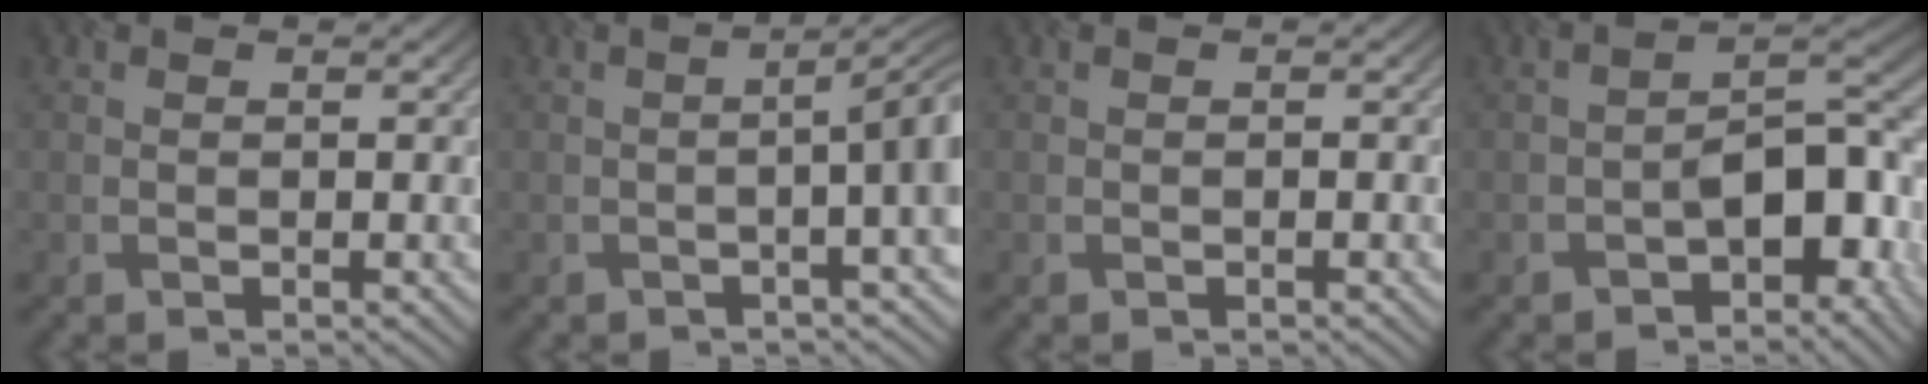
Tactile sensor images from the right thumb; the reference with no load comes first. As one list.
[{"total": 7.0, "force": [-0.6, 1.7, 6.8], "torque": [-0.082, 0.005, -0.017]}, {"total": 0.0}, {"total": 8.3, "force": [-3.5, 3.9, 6.4], "torque": [-0.079, 0.009, -0.063]}]